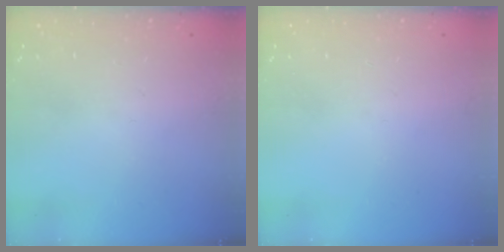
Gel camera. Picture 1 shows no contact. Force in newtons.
{"total": 0.0}